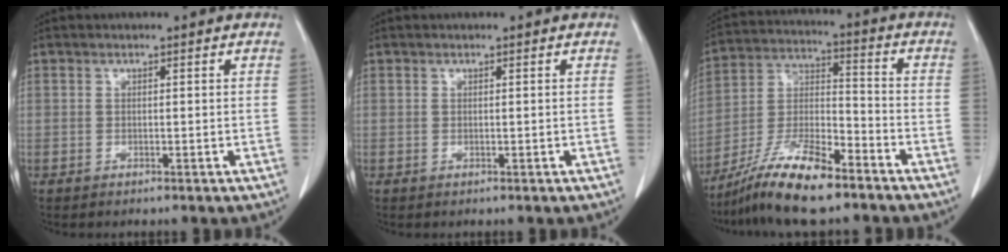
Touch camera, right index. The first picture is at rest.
{"total": 0.0}
{"total": 13.1, "force": [-9.9, 2.3, 8.2], "torque": [-0.163, -0.007, -0.182]}